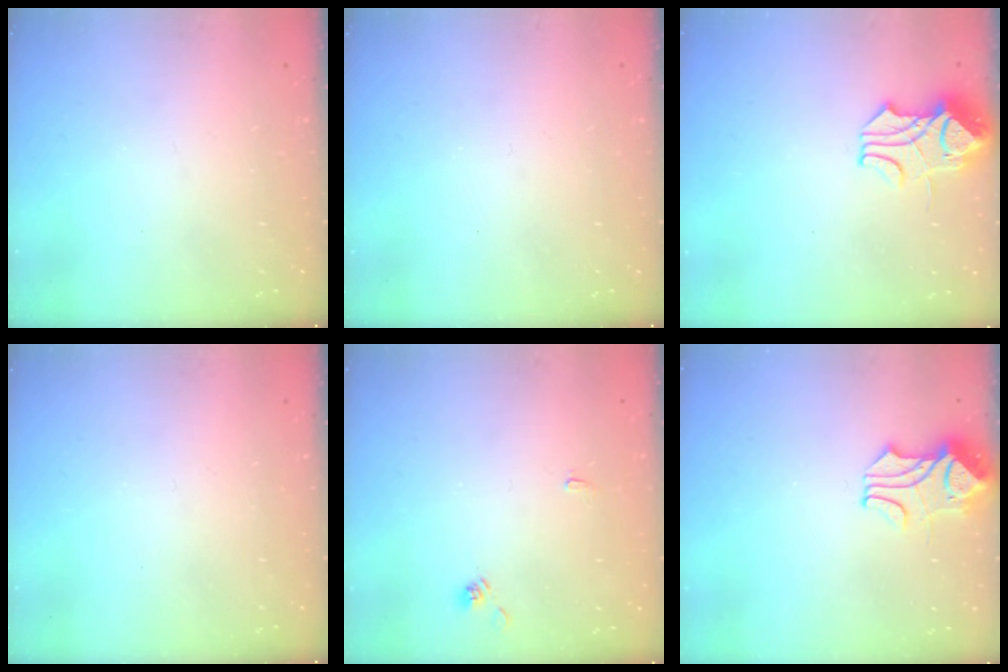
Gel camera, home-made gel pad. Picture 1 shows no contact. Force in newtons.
{"total": 0.0}
{"total": 5.5, "press": 5.4, "slide": 1.1}
{"total": 0.0}
{"total": 2.1, "press": 2.1, "slide": 0.3}
{"total": 1.7, "press": 1.3, "slide": 1.1}